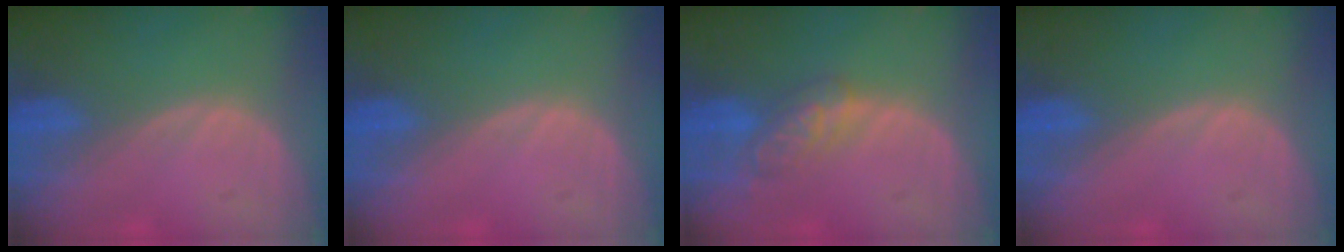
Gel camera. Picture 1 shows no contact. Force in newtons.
{"total": 0.0}
{"total": 5.4, "press": 5.0, "slide": 2.1}
{"total": 0.0}